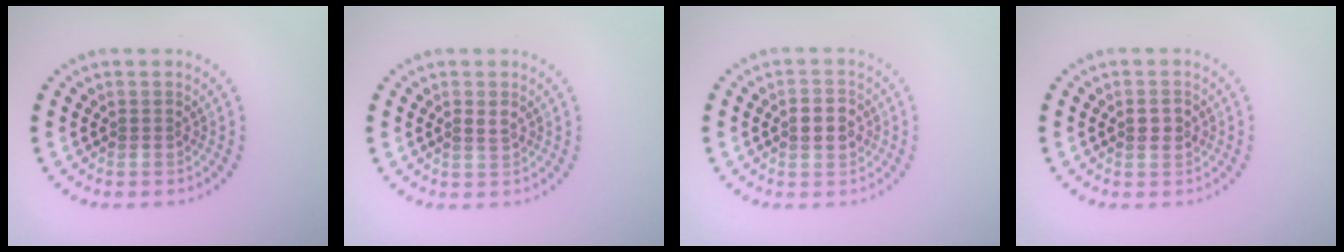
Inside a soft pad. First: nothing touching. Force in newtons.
{"total": 1.0, "press": 0.9, "slide": 0.3}
{"total": 2.2, "press": 2.2, "slide": 0.0}
{"total": 1.4, "press": 1.3, "slide": 0.2}